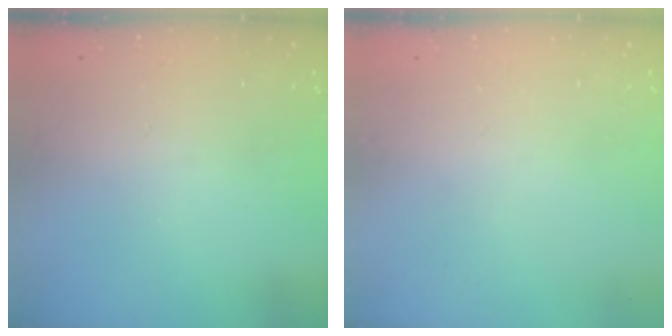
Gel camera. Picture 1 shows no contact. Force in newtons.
{"total": 0.0}